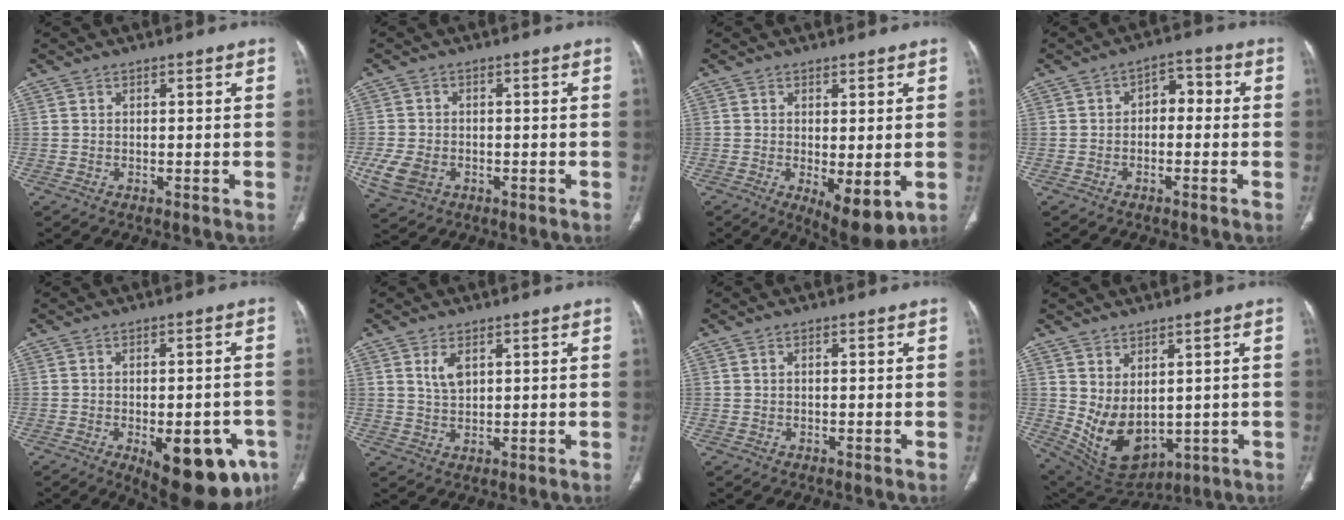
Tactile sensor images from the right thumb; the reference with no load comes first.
{"total": 6.2, "force": [-2.0, 4.6, 3.6], "torque": [-0.077, 0.001, -0.030]}
{"total": 7.8, "force": [-1.8, 2.9, 7.1], "torque": [-0.100, -0.025, -0.018]}
{"total": 4.4, "force": [-0.4, 3.0, 3.2], "torque": [-0.022, 0.022, -0.019]}
{"total": 16.8, "force": [-7.1, 7.3, 13.4], "torque": [-0.117, 0.010, -0.076]}
{"total": 3.8, "force": [1.6, 2.1, 2.7], "torque": [-0.048, -0.008, 0.036]}
{"total": 0.0}
{"total": 11.3, "force": [0.5, 7.3, 8.6], "torque": [-0.133, -0.019, 0.048]}